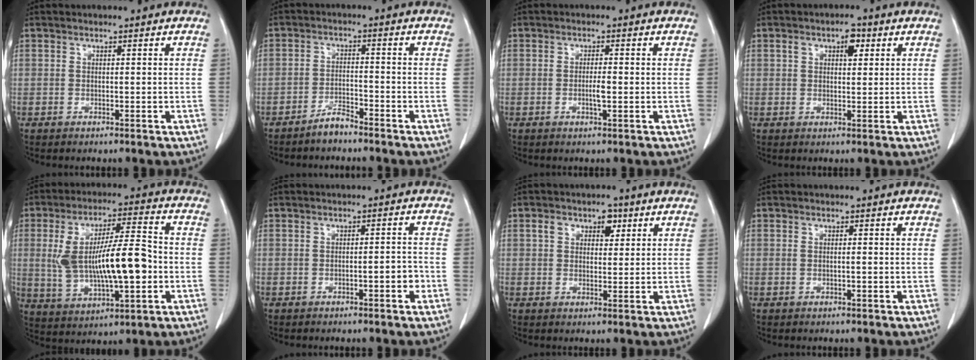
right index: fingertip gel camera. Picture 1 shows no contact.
{"total": 3.0, "force": [-2.7, 0.8, 1.0], "torque": [-0.015, 0.000, -0.049]}
{"total": 2.3, "force": [-0.4, 0.3, 2.2], "torque": [-0.043, -0.001, -0.007]}
{"total": 3.7, "force": [1.5, 1.7, 2.9], "torque": [-0.051, 0.012, 0.023]}
{"total": 15.5, "force": [-0.9, 4.2, 14.9], "torque": [-0.288, 0.014, -0.004]}
{"total": 2.5, "force": [-1.0, 0.5, 2.2], "torque": [-0.031, 0.002, -0.014]}
{"total": 4.9, "force": [2.2, 3.0, 3.2], "torque": [-0.050, 0.016, 0.035]}
{"total": 0.8, "force": [-0.1, 0.1, 0.8], "torque": [-0.015, 0.000, 0.001]}